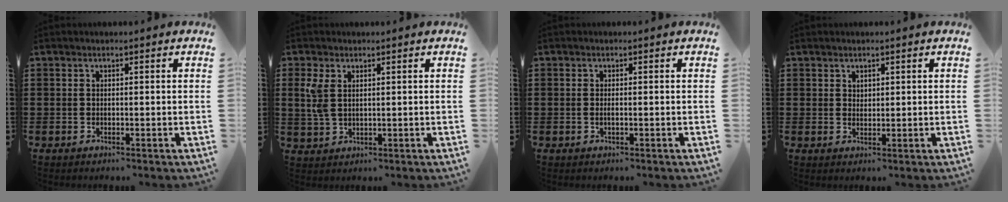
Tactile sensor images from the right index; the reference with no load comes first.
{"total": 4.0, "force": [1.3, 2.2, 3.0], "torque": [-0.080, 0.001, 0.019]}
{"total": 0.7, "force": [-0.3, -0.1, 0.7], "torque": [-0.014, -0.006, -0.004]}
{"total": 1.2, "force": [1.0, 0.6, -0.1], "torque": [0.000, 0.001, 0.020]}